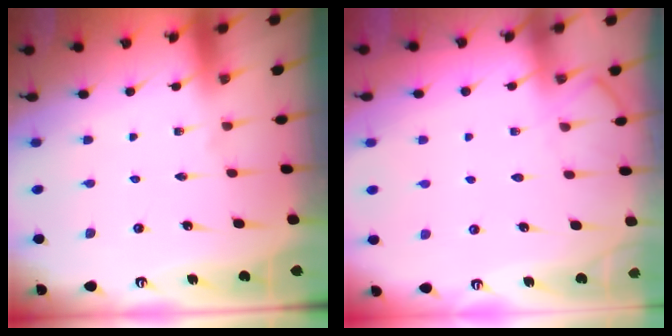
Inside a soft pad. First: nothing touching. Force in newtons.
{"total": 6.4, "press": 6.4, "slide": 0.7}